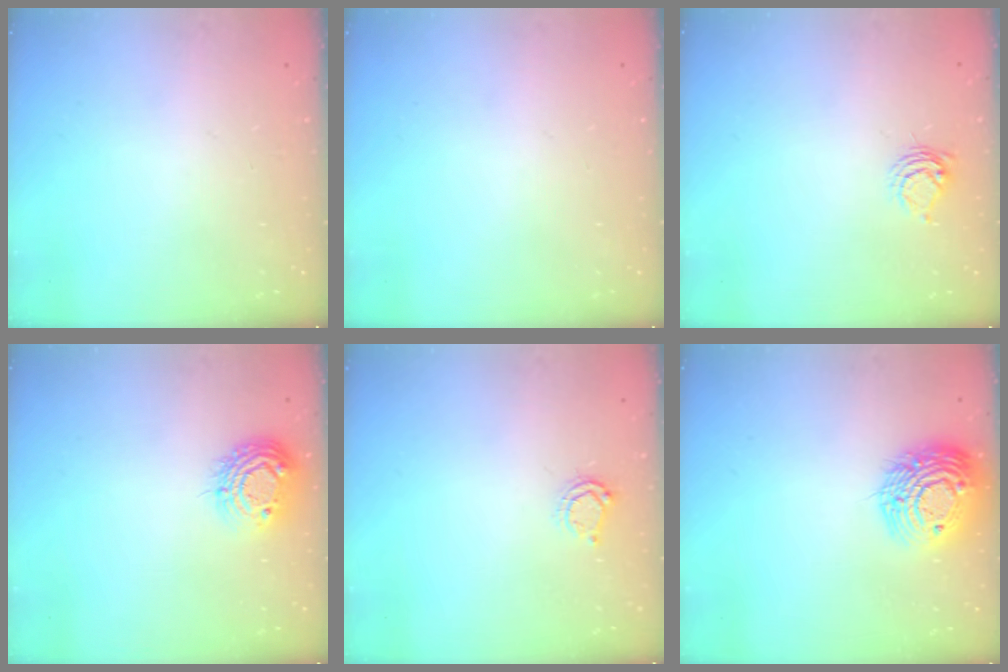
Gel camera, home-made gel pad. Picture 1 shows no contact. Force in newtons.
{"total": 0.0}
{"total": 6.6, "press": 6.6, "slide": 0.7}
{"total": 10.0, "press": 9.9, "slide": 0.8}
{"total": 4.7, "press": 4.7, "slide": 0.6}
{"total": 15.6, "press": 15.6, "slide": 1.4}